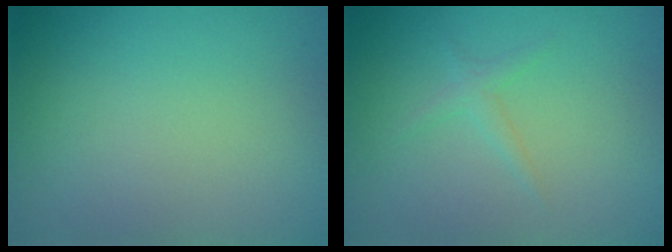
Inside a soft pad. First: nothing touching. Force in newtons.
{"total": 1.1, "press": 1.1, "slide": 0.0}